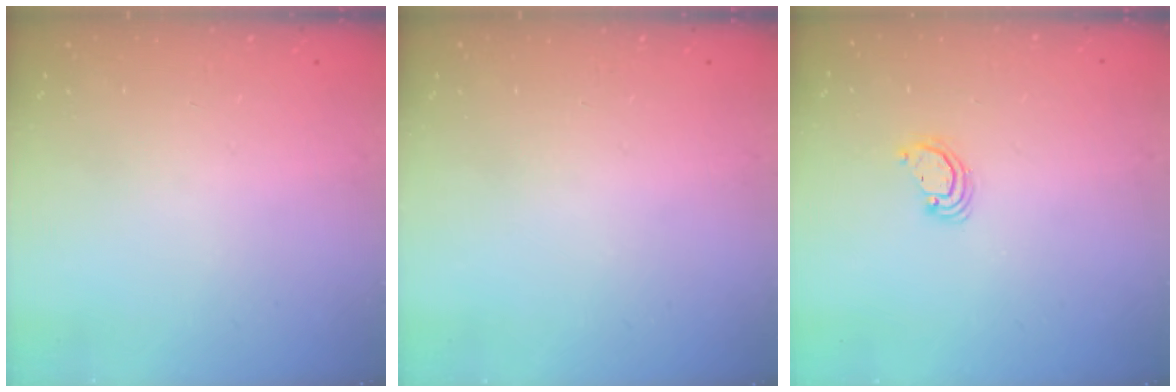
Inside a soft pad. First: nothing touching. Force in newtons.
{"total": 0.0}
{"total": 2.7, "press": 2.7, "slide": 0.2}